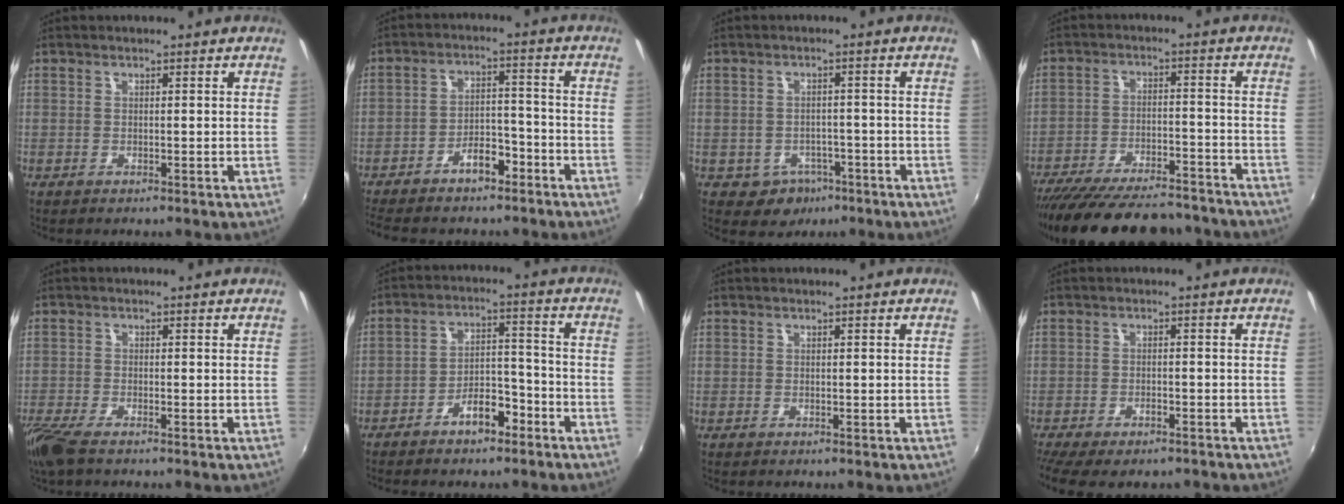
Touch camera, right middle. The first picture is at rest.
{"total": 8.6, "force": [-6.6, 3.7, 4.1], "torque": [-0.086, 0.021, -0.100]}
{"total": 5.4, "force": [-2.8, 4.5, 1.3], "torque": [-0.039, 0.003, -0.028]}
{"total": 23.9, "force": [-20.8, 6.2, 9.9], "torque": [-0.192, -0.021, -0.290]}
{"total": 6.1, "force": [-4.7, 1.5, 3.7], "torque": [-0.100, -0.026, -0.094]}
{"total": 6.8, "force": [-4.8, 3.0, 3.7], "torque": [-0.068, 0.024, -0.071]}
{"total": 0.0}
{"total": 8.0, "force": [-6.5, 2.4, 4.0], "torque": [-0.099, -0.035, -0.106]}